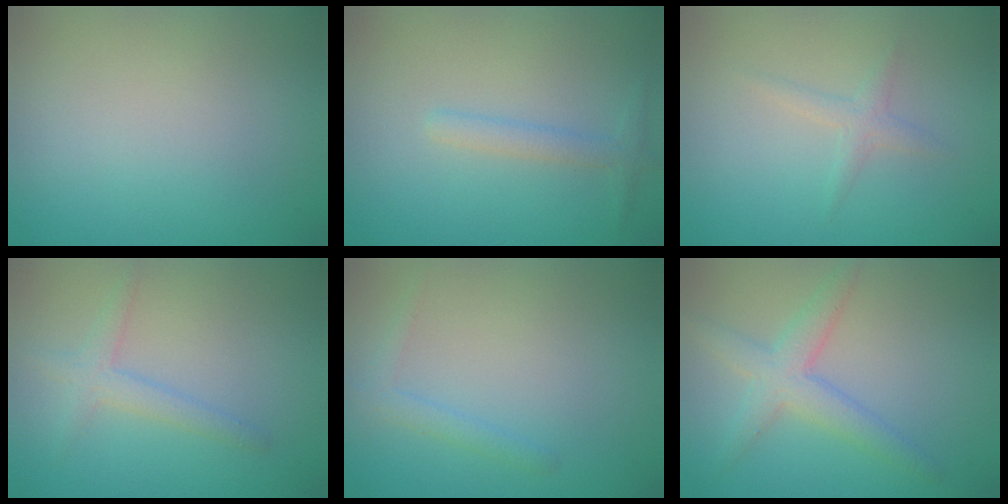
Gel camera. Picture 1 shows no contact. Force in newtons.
{"total": 1.6, "press": 1.6, "slide": 0.1}
{"total": 1.3, "press": 1.3, "slide": 0.0}
{"total": 2.0, "press": 2.0, "slide": 0.1}
{"total": 1.4, "press": 1.4, "slide": 0.1}
{"total": 3.4, "press": 3.4, "slide": 0.1}